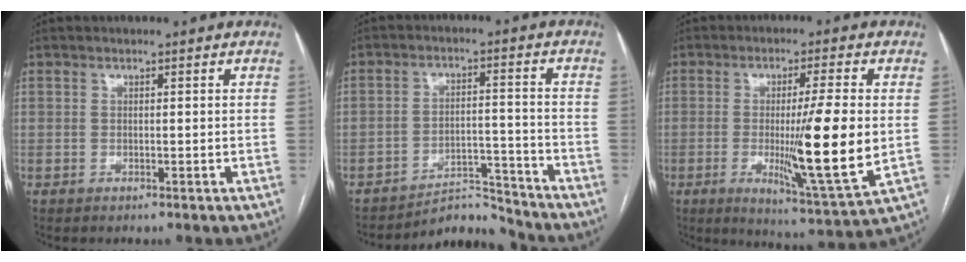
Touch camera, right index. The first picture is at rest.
{"total": 6.0, "force": [-5.8, 0.7, -1.2], "torque": [0.031, 0.029, -0.091]}
{"total": 14.3, "force": [-1.0, 0.0, 14.2], "torque": [-0.229, -0.033, -0.017]}